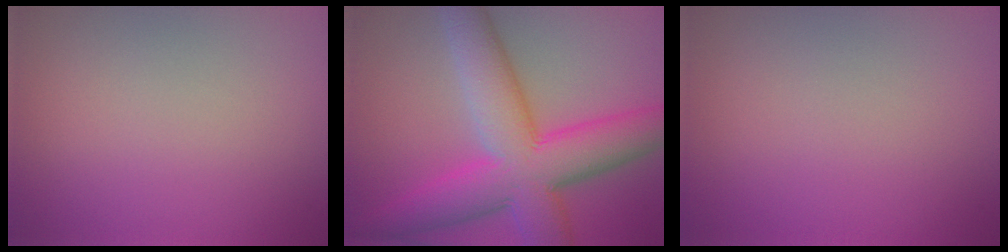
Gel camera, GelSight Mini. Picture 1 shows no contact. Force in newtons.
{"total": 10.8, "press": 10.8, "slide": 0.1}
{"total": 0.0}